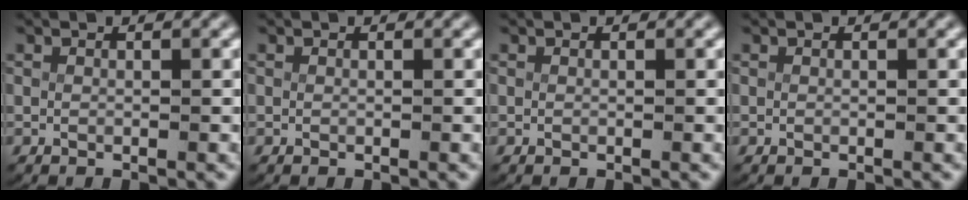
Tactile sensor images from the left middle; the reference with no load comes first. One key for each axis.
{"total": 0.0}
{"total": 0.0}
{"total": 0.0}